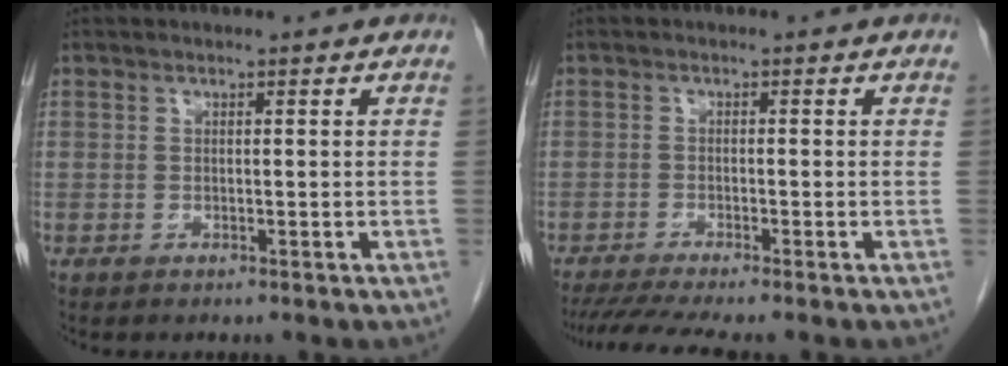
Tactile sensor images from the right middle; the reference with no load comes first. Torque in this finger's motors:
{"motor_torque": [0.63, -0.51, 0.04, 0.03]}